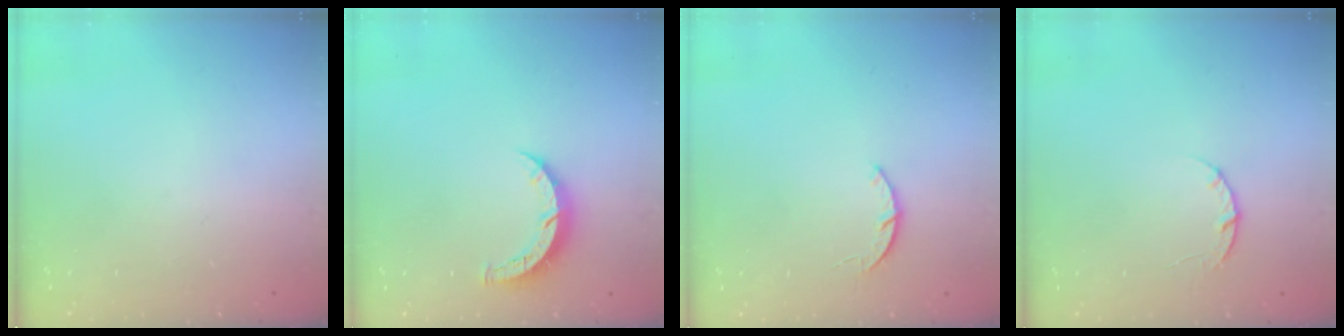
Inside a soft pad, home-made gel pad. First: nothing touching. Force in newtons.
{"total": 5.5, "press": 5.5, "slide": 0.5}
{"total": 3.2, "press": 3.2, "slide": 0.4}
{"total": 3.6, "press": 3.5, "slide": 0.5}